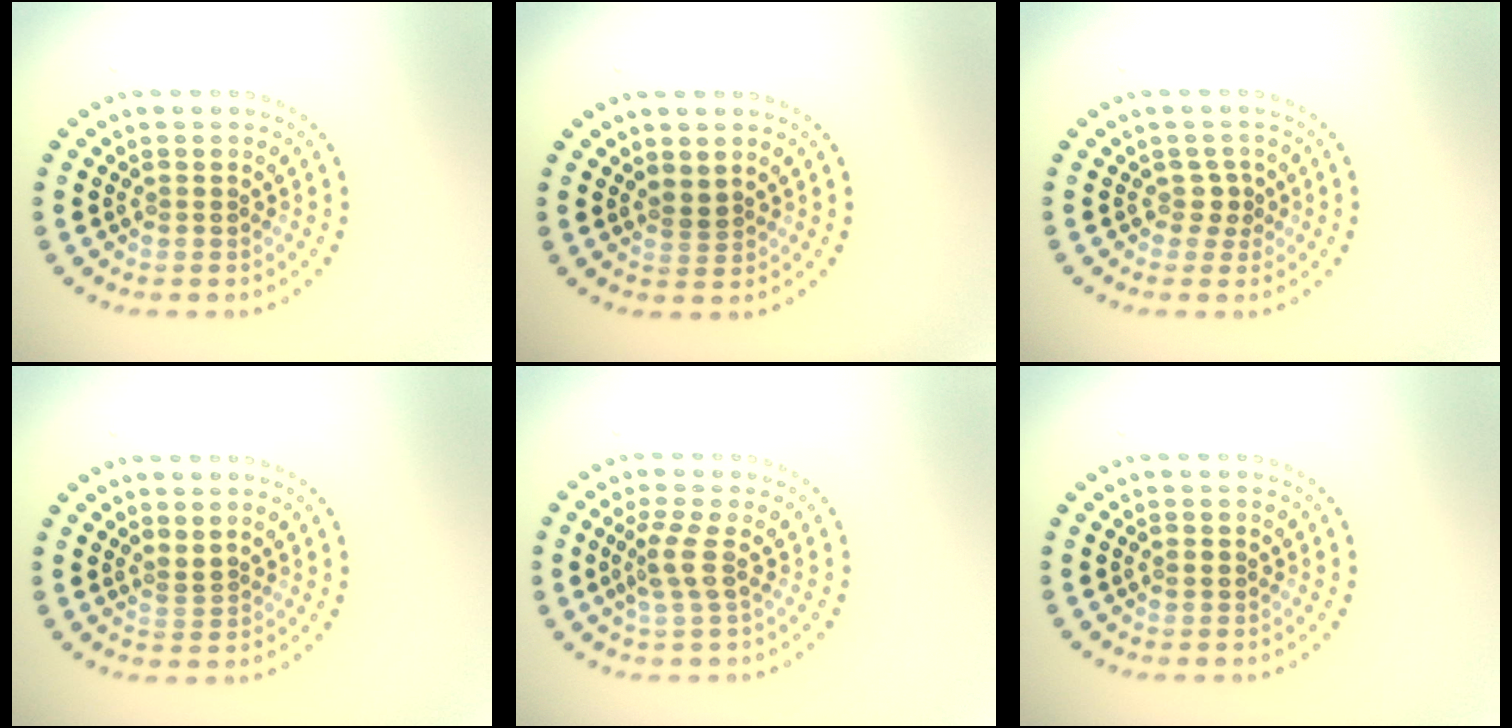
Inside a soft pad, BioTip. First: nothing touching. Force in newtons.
{"total": 1.3, "press": 0.9, "slide": 0.9}
{"total": 1.1, "press": 0.8, "slide": 0.8}
{"total": 0.9, "press": 0.3, "slide": 0.9}
{"total": 2.2, "press": 1.6, "slide": 1.6}
{"total": 0.6, "press": 0.6, "slide": 0.1}